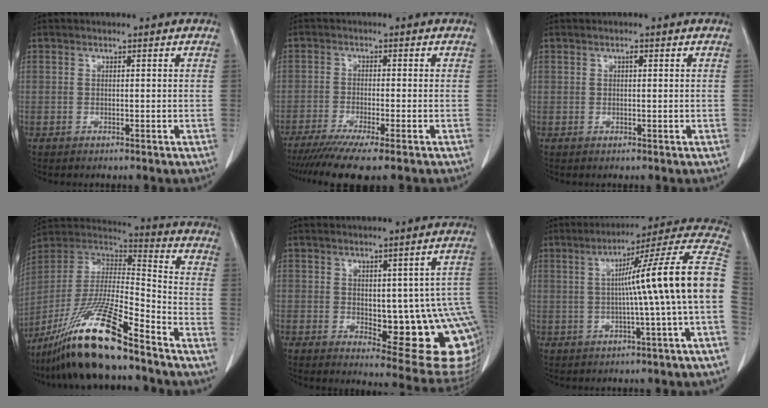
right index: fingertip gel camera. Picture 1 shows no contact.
{"total": 9.0, "force": [-6.9, -0.3, 5.8], "torque": [-0.087, -0.020, -0.111]}
{"total": 0.6, "force": [0.2, 0.2, 0.5], "torque": [-0.010, 0.001, 0.003]}
{"total": 20.2, "force": [-15.0, 1.5, 13.4], "torque": [-0.281, -0.026, -0.280]}
{"total": 16.0, "force": [-1.7, 5.2, 15.1], "torque": [-0.129, 0.007, -0.001]}
{"total": 15.5, "force": [-0.4, -1.8, 15.4], "torque": [-0.200, 0.032, -0.013]}